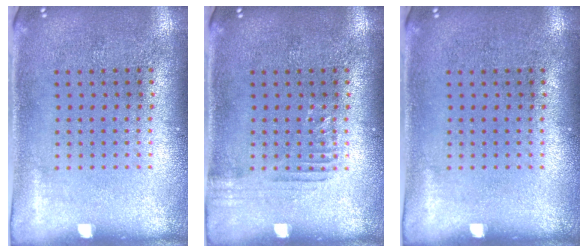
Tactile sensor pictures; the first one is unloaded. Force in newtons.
{"total": 1.2, "press": 1.2, "slide": 0.3}
{"total": 0.0}